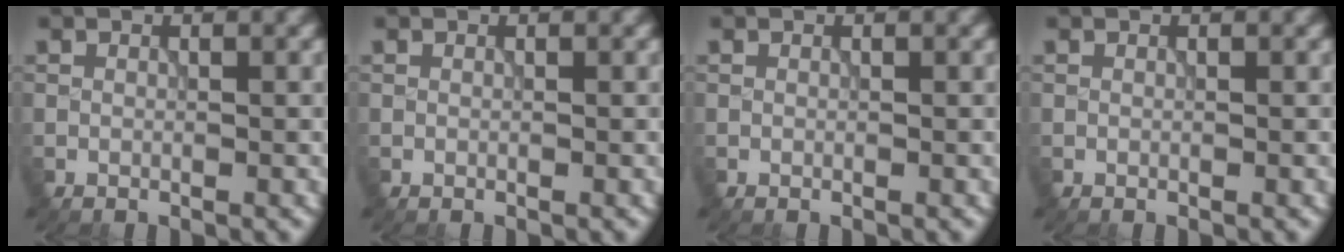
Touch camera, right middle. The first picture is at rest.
{"total": 0.0}
{"total": 0.0}
{"total": 0.0}